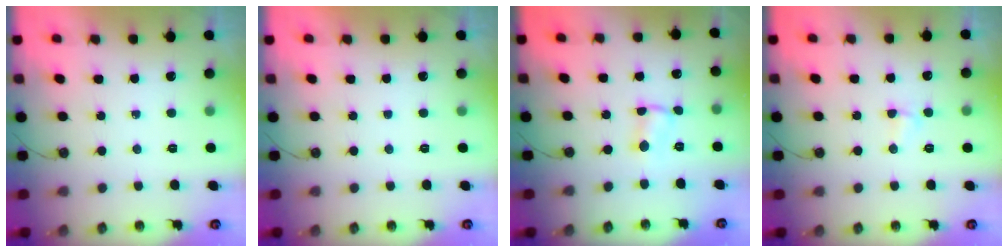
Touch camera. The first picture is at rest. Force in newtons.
{"total": 0.0}
{"total": 1.4, "press": 1.3, "slide": 0.4}
{"total": 3.6, "press": 3.6, "slide": 0.5}